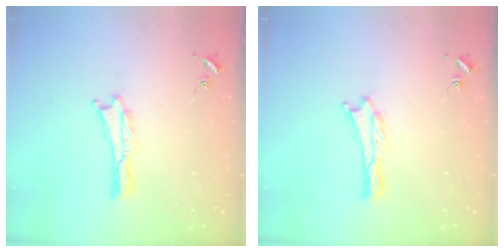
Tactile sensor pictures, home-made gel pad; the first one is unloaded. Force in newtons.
{"total": 0.0}